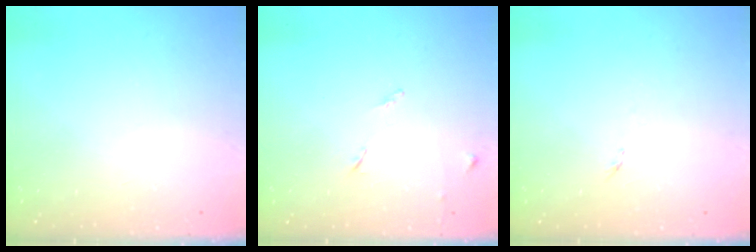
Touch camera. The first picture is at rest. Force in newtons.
{"total": 6.3, "press": 6.3, "slide": 0.6}
{"total": 2.6, "press": 2.6, "slide": 0.4}